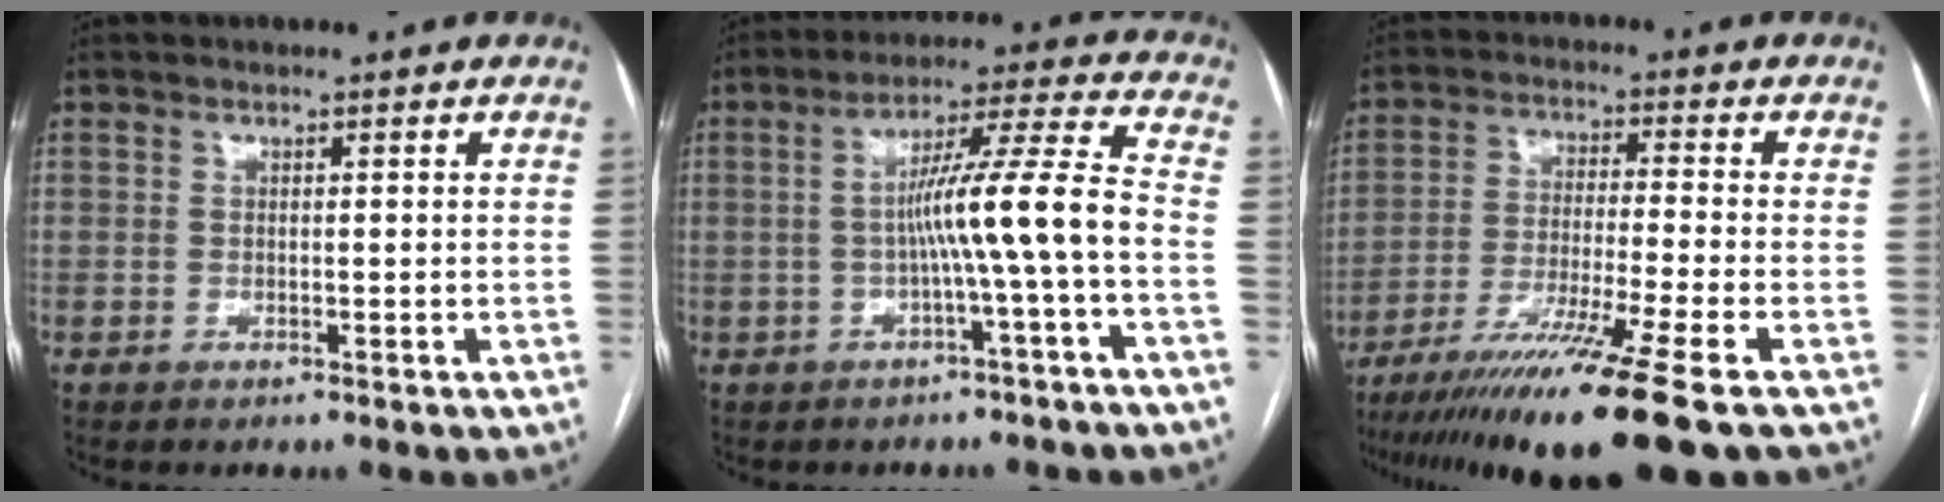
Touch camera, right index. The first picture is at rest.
{"total": 10.0, "force": [-2.1, -1.5, 9.6], "torque": [-0.158, 0.021, -0.033]}
{"total": 16.0, "force": [-11.4, -1.8, 11.2], "torque": [-0.189, -0.050, -0.192]}